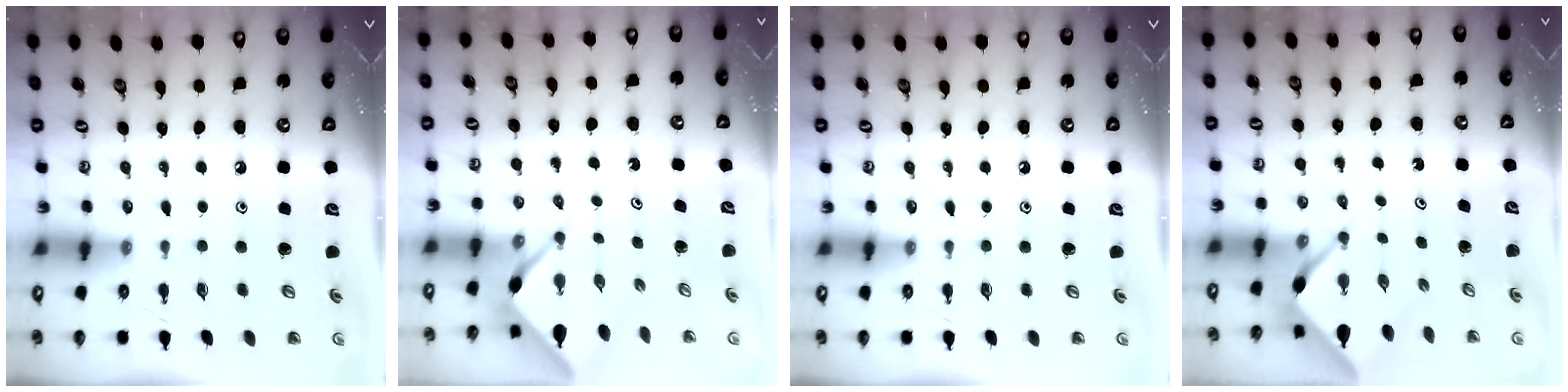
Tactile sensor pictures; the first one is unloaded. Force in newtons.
{"total": 2.2, "press": 2.2, "slide": 0.1}
{"total": 0.0}
{"total": 2.3, "press": 2.3, "slide": 0.3}